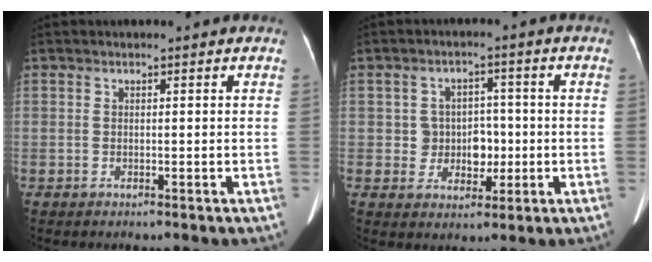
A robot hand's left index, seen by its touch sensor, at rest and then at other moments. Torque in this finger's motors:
{"motor_torque": [0.09, -0.02, 0.08, 0.00]}